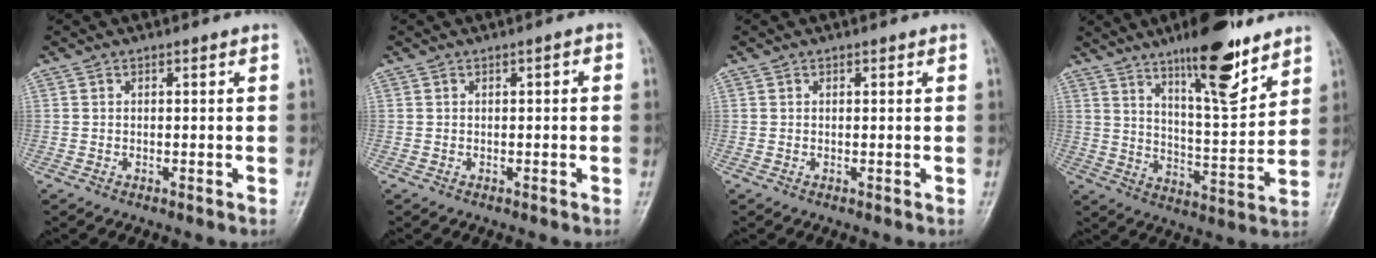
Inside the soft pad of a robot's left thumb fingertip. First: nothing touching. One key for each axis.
{"total": 1.2, "fx": 0.0, "fy": 0.7, "fz": 1.0, "tx": -0.005, "ty": 0.004, "tz": -0.006}
{"total": 0.6, "fx": 0.3, "fy": 0.4, "fz": 0.3, "tx": 0.003, "ty": 0.000, "tz": 0.001}
{"total": 15.4, "fx": 10.1, "fy": 4.1, "fz": 10.9, "tx": -0.144, "ty": -0.065, "tz": 0.167}